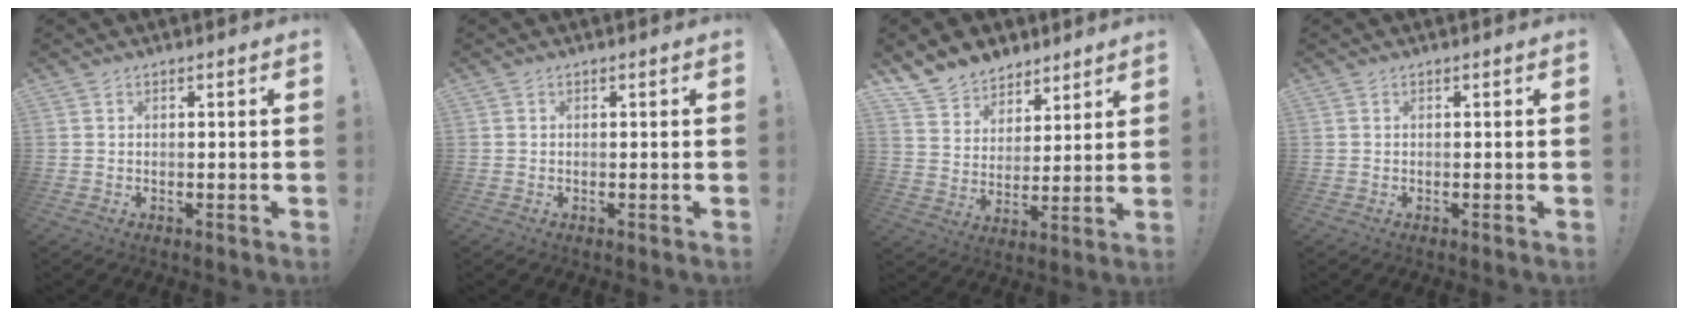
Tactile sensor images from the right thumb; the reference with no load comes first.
{"total": 0.0}
{"total": 10.2, "force": [7.9, 6.3, 1.1], "torque": [-0.030, -0.066, 0.157]}
{"total": 0.0}